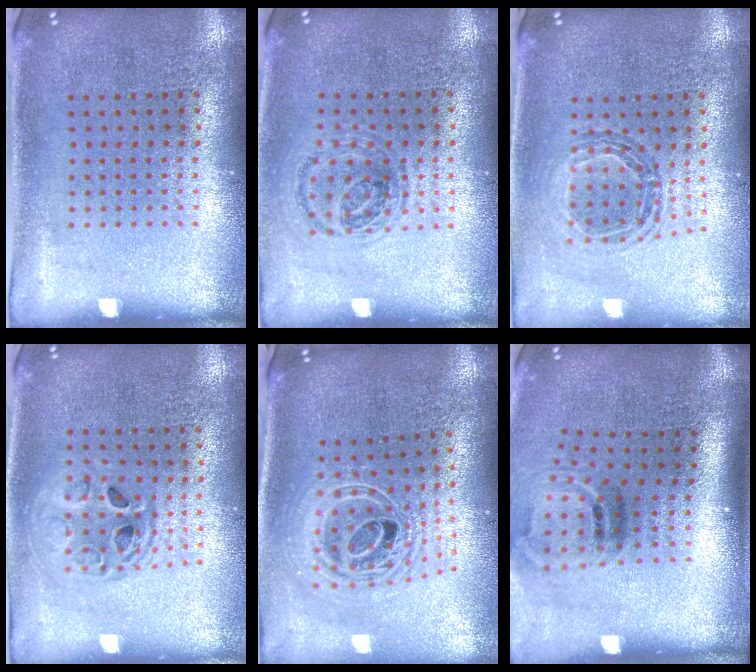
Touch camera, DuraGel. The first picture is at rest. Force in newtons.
{"total": 1.1, "press": 1.0, "slide": 0.5}
{"total": 0.9, "press": 0.9, "slide": 0.1}
{"total": 1.5, "press": 1.3, "slide": 0.7}
{"total": 2.4, "press": 1.8, "slide": 1.7}
{"total": 2.0, "press": 1.3, "slide": 1.6}